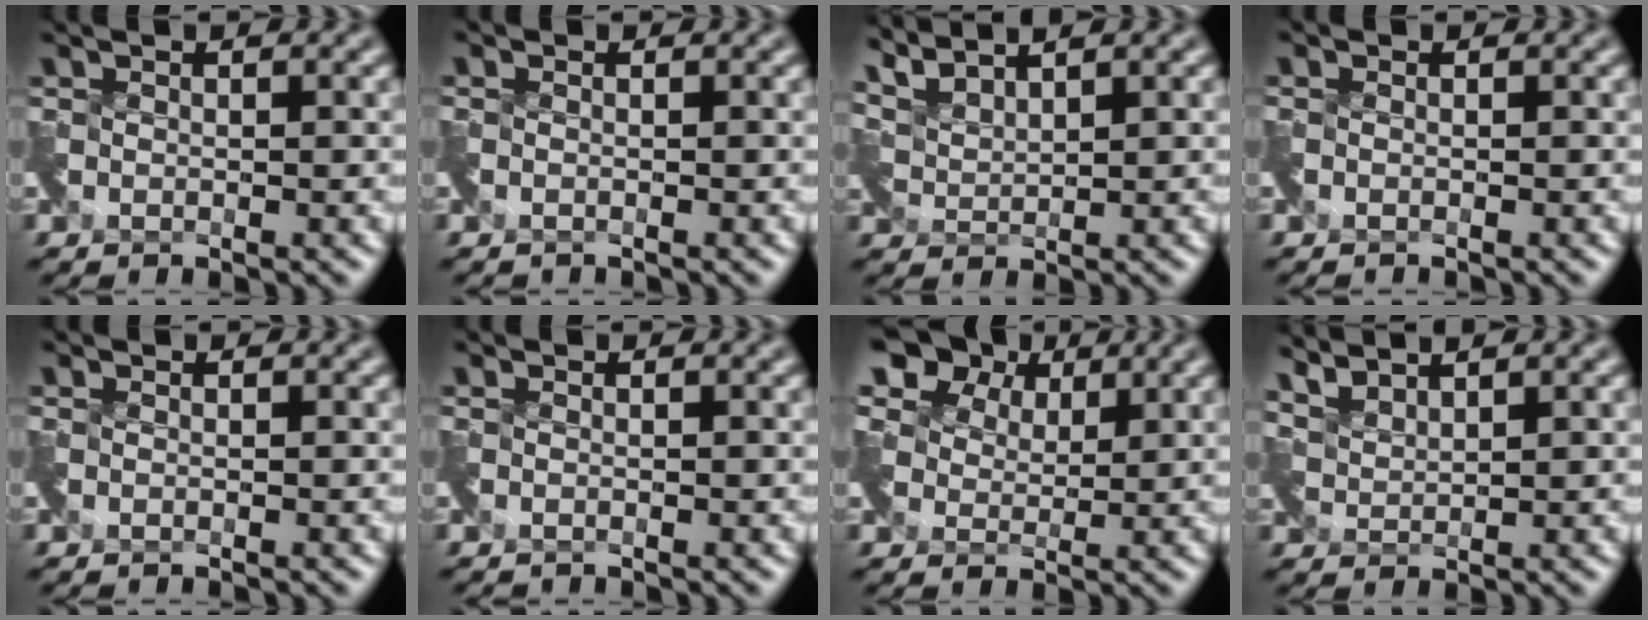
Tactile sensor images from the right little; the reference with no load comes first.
{"total": 1.1, "force": [-0.8, 0.0, -0.7], "torque": [0.010, -0.012, -0.019]}
{"total": 3.4, "force": [3.4, 0.0, 0.3], "torque": [-0.021, 0.004, 0.072]}
{"total": 1.1, "force": [-0.8, -0.3, -0.7], "torque": [0.009, -0.013, -0.019]}
{"total": 1.1, "force": [-0.9, -0.2, -0.6], "torque": [0.009, -0.013, -0.021]}
{"total": 1.3, "force": [-1.0, -0.2, -0.8], "torque": [0.011, -0.015, -0.023]}
{"total": 6.2, "force": [4.1, 4.0, 2.3], "torque": [-0.064, 0.015, 0.058]}
{"total": 2.9, "force": [2.9, -0.1, -0.1], "torque": [-0.011, 0.004, 0.064]}